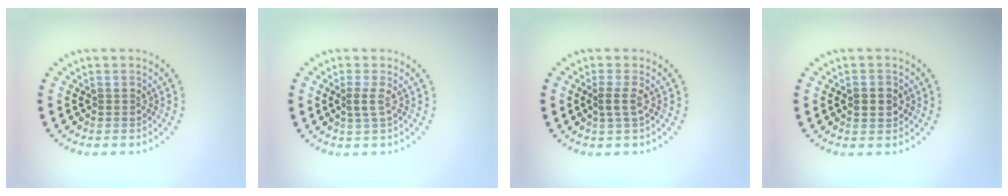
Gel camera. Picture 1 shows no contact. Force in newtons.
{"total": 1.2, "press": 0.9, "slide": 0.7}
{"total": 1.4, "press": 1.0, "slide": 1.0}
{"total": 1.6, "press": 1.6, "slide": 0.0}